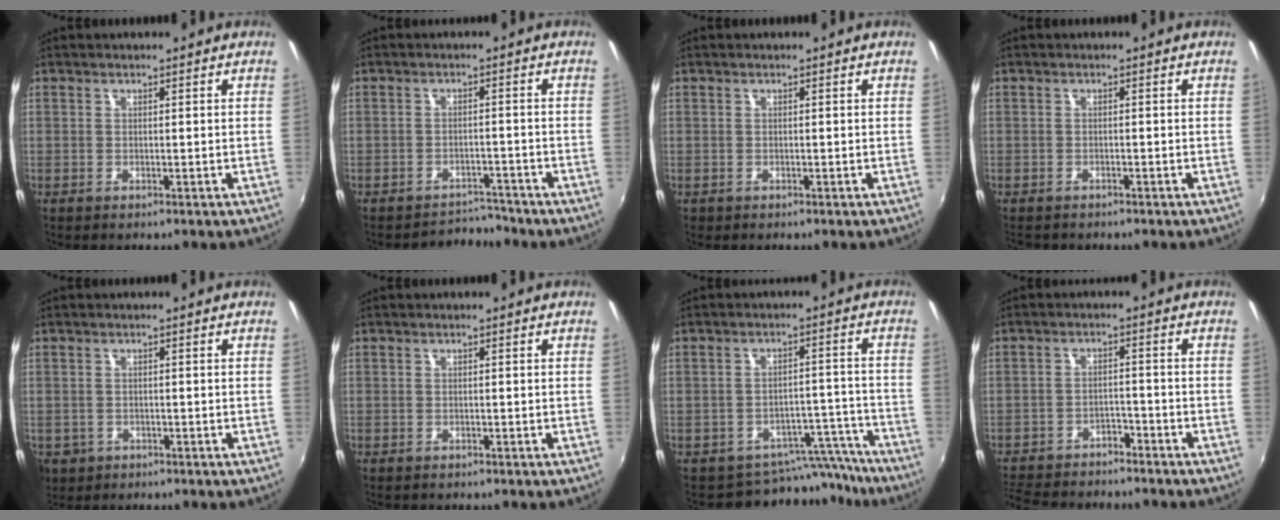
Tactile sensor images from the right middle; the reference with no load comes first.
{"total": 4.4, "force": [-4.3, 0.9, -0.8], "torque": [0.010, 0.007, -0.065]}
{"total": 0.5, "force": [-0.3, 0.4, 0.0], "torque": [-0.003, -0.003, -0.005]}
{"total": 2.2, "force": [-2.0, 0.8, 0.5], "torque": [-0.016, -0.012, -0.032]}
{"total": 5.9, "force": [-2.2, 5.0, 2.3], "torque": [-0.065, -0.010, -0.029]}
{"total": 0.7, "force": [-0.6, 0.3, 0.0], "torque": [-0.004, -0.002, -0.009]}
{"total": 9.7, "force": [-9.1, 3.4, -0.1], "torque": [0.014, 0.037, -0.118]}
{"total": 11.9, "force": [-10.4, 4.0, 4.0], "torque": [-0.107, 0.003, -0.161]}